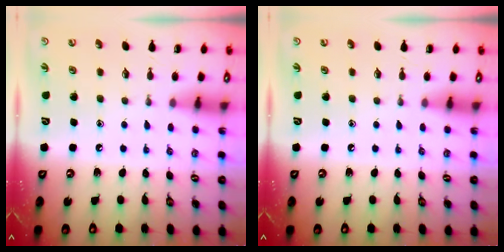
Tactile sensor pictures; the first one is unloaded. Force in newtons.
{"total": 0.0}